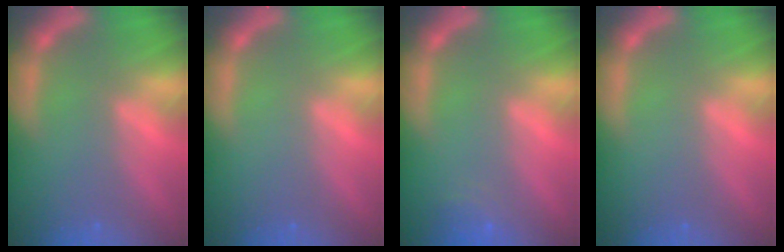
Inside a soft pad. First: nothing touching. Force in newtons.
{"total": 0.0}
{"total": 1.9}
{"total": 0.0}